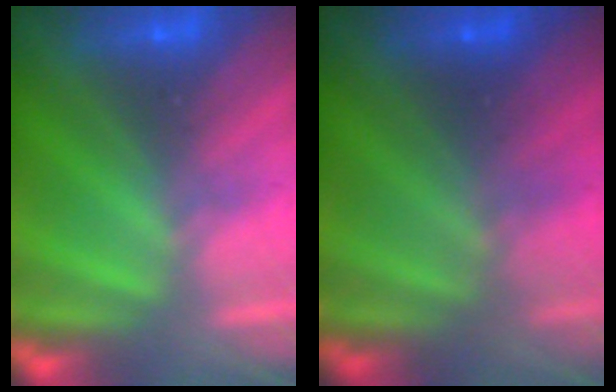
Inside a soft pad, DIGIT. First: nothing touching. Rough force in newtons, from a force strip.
{"total": 1.8}